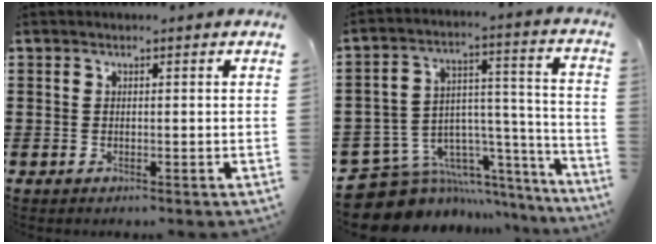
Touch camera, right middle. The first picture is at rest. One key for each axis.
{"total": 9.3, "fx": -7.1, "fy": 5.6, "fz": 2.0, "tx": -0.058, "ty": -0.001, "tz": -0.126}